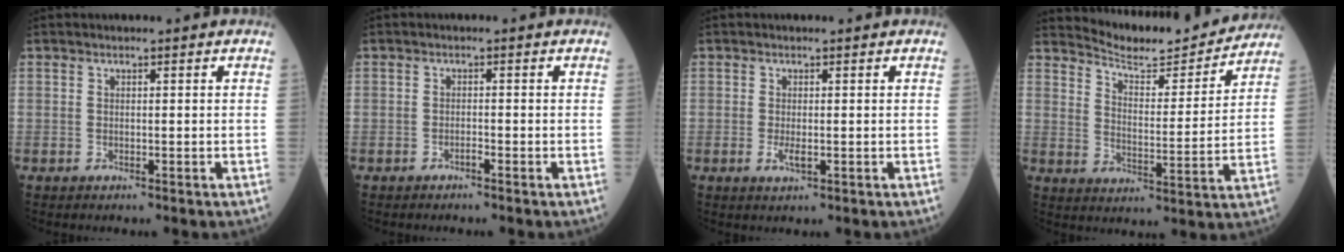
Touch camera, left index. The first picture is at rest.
{"total": 0.7, "force": [-0.7, 0.0, 0.3], "torque": [-0.006, -0.002, -0.013]}
{"total": 1.5, "force": [-0.2, 0.5, 1.4], "torque": [-0.030, -0.006, -0.002]}
{"total": 12.8, "force": [12.5, 1.3, 2.2], "torque": [-0.039, -0.013, 0.179]}